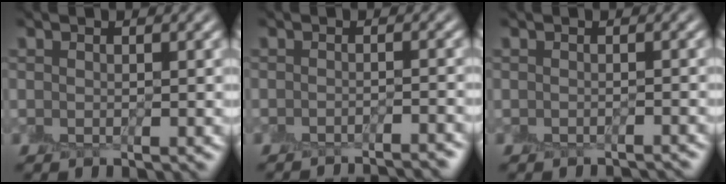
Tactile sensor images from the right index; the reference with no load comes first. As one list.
[{"total": 3.7, "force": [-3.6, 0.2, 0.8], "torque": [-0.007, 0.005, -0.042]}, {"total": 1.4, "force": [-1.4, -0.1, -0.1], "torque": [0.006, -0.010, -0.022]}]